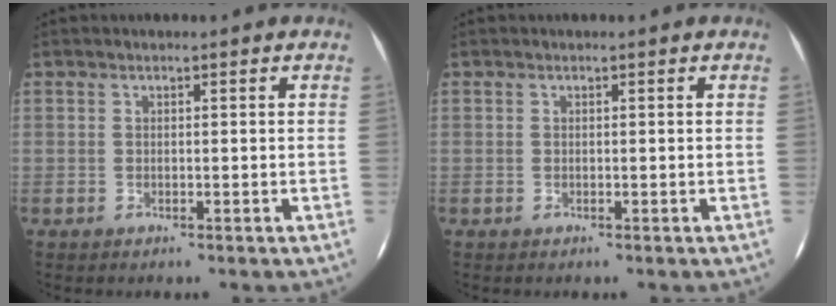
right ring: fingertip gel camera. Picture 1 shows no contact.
{"total": 0.0}